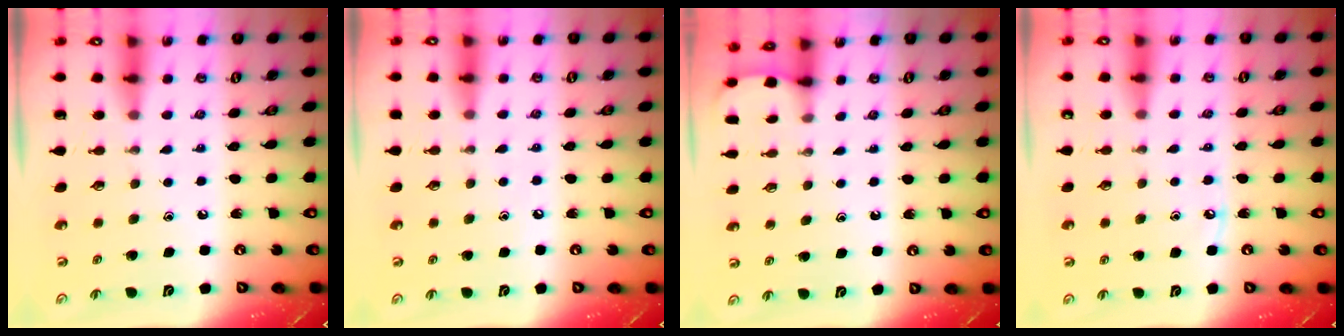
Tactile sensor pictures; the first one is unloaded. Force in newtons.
{"total": 3.5, "press": 3.4, "slide": 0.5}
{"total": 1.3, "press": 1.3, "slide": 0.1}
{"total": 3.6, "press": 3.6, "slide": 0.5}